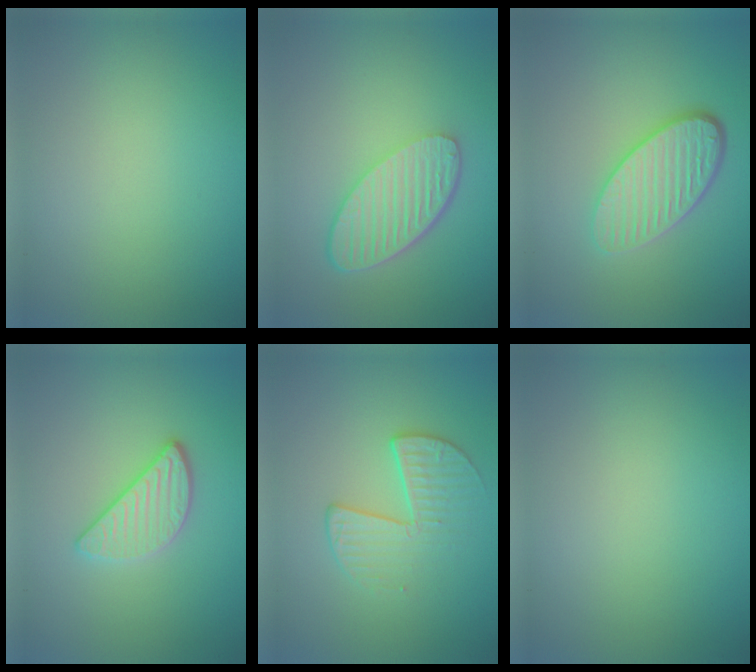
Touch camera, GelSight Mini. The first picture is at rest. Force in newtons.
{"total": 5.7, "press": 4.3, "slide": 3.8}
{"total": 5.1, "press": 3.7, "slide": 3.5}
{"total": 3.1, "press": 2.8, "slide": 1.4}
{"total": 2.8, "press": 2.0, "slide": 1.9}
{"total": 0.0}